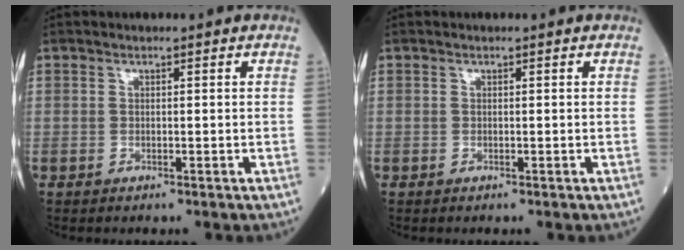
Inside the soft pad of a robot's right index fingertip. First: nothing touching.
{"total": 0.0}